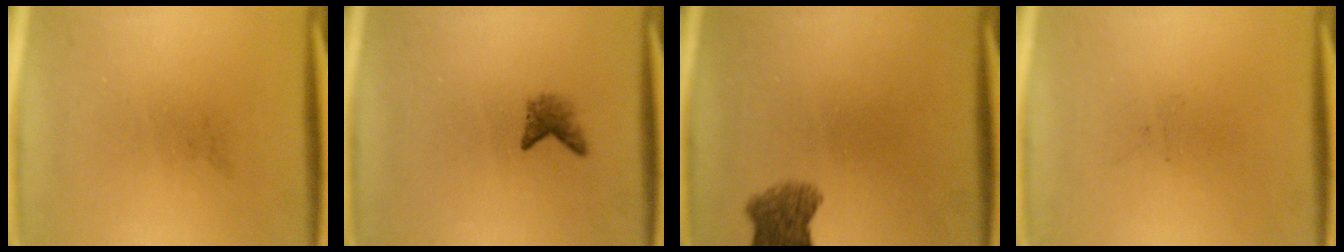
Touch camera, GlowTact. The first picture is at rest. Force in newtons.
{"total": 1.8}
{"total": 4.9}
{"total": 0.0}